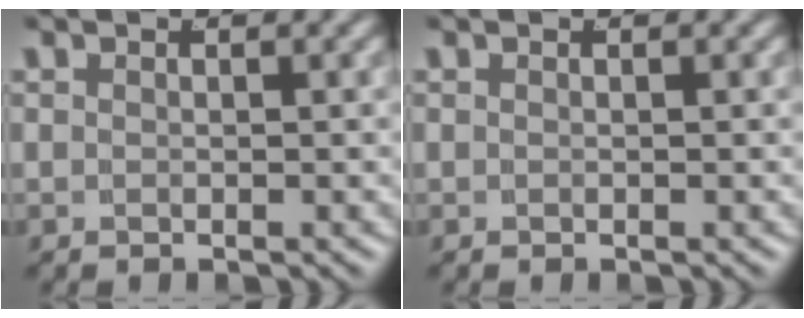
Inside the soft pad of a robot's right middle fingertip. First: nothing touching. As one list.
[{"total": 0.0}]